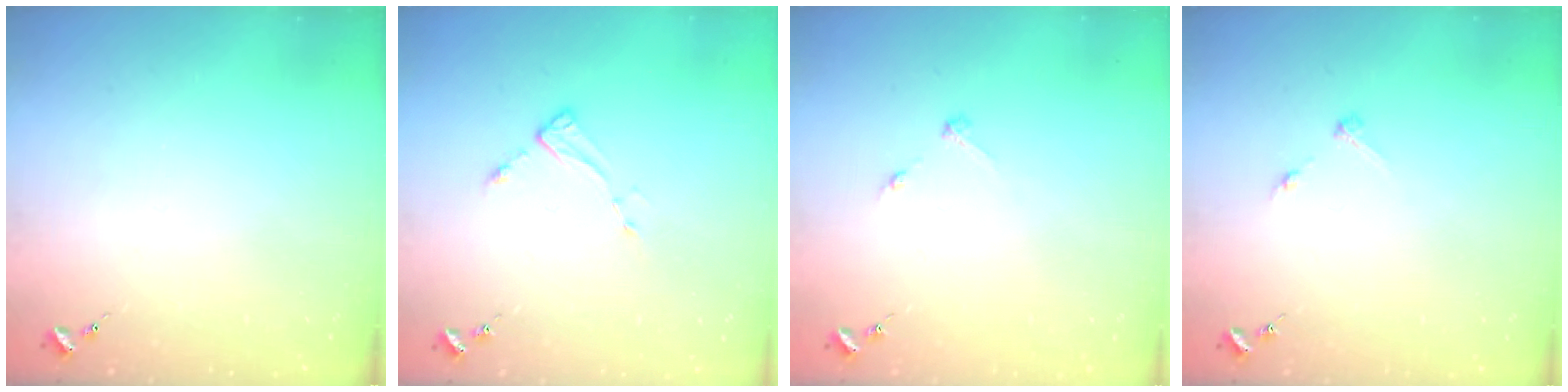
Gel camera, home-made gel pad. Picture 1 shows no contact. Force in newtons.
{"total": 3.0, "press": 3.0, "slide": 0.5}
{"total": 2.7, "press": 2.7, "slide": 0.3}
{"total": 2.8, "press": 2.8, "slide": 0.3}